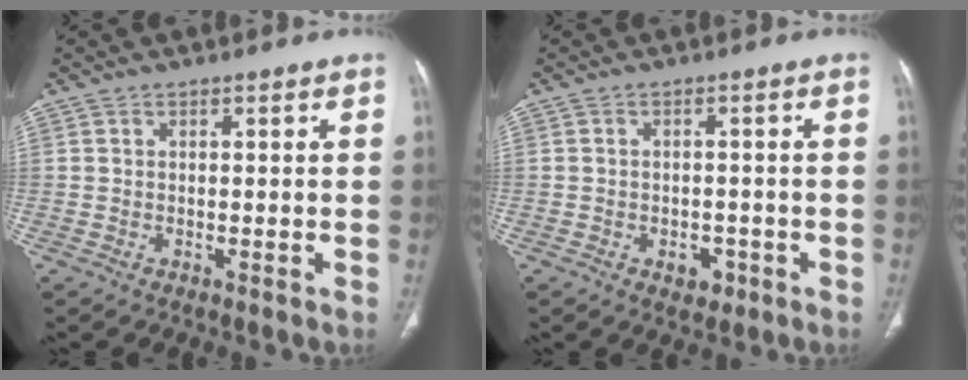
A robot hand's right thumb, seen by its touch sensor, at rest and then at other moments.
{"total": 3.3, "force": [-1.5, 2.3, 1.8], "torque": [-0.011, 0.006, -0.015]}